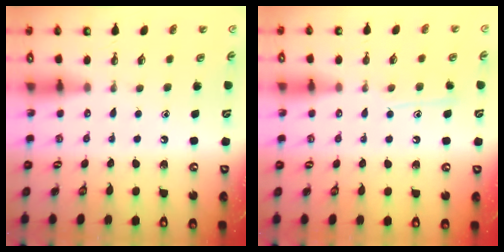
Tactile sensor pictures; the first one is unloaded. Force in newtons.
{"total": 7.9, "press": 7.9, "slide": 0.6}